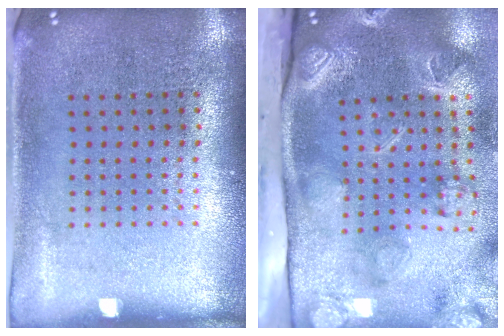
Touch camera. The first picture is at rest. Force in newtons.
{"total": 4.5, "press": 3.3, "slide": 3.2}